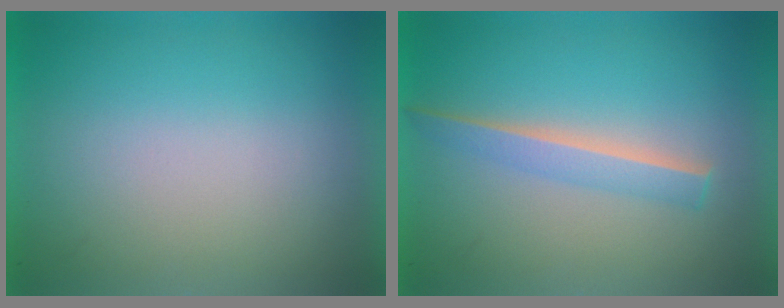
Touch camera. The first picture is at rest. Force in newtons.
{"total": 2.4}